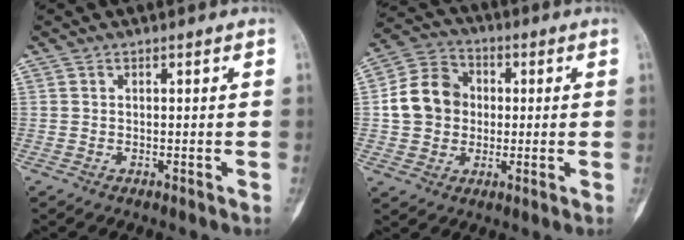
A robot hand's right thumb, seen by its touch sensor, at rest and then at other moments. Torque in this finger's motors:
{"motor_torque": [0.27, 0.24, 0.65, -0.09, 0.07]}